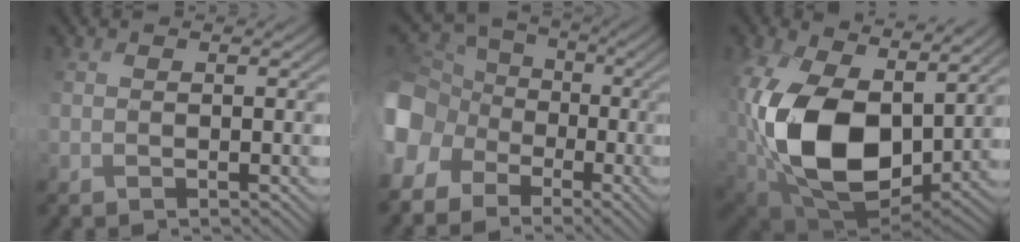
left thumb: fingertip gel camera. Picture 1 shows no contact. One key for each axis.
{"total": 14.4, "fx": -4.6, "fy": 12.1, "fz": 6.3, "tx": -0.199, "ty": -0.020, "tz": -0.096}
{"total": 17.2, "fx": 2.8, "fy": 11.2, "fz": 12.7, "tx": -0.291, "ty": -0.020, "tz": 0.060}